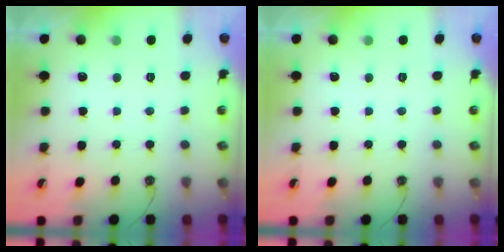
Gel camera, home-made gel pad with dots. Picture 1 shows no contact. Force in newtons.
{"total": 0.0}